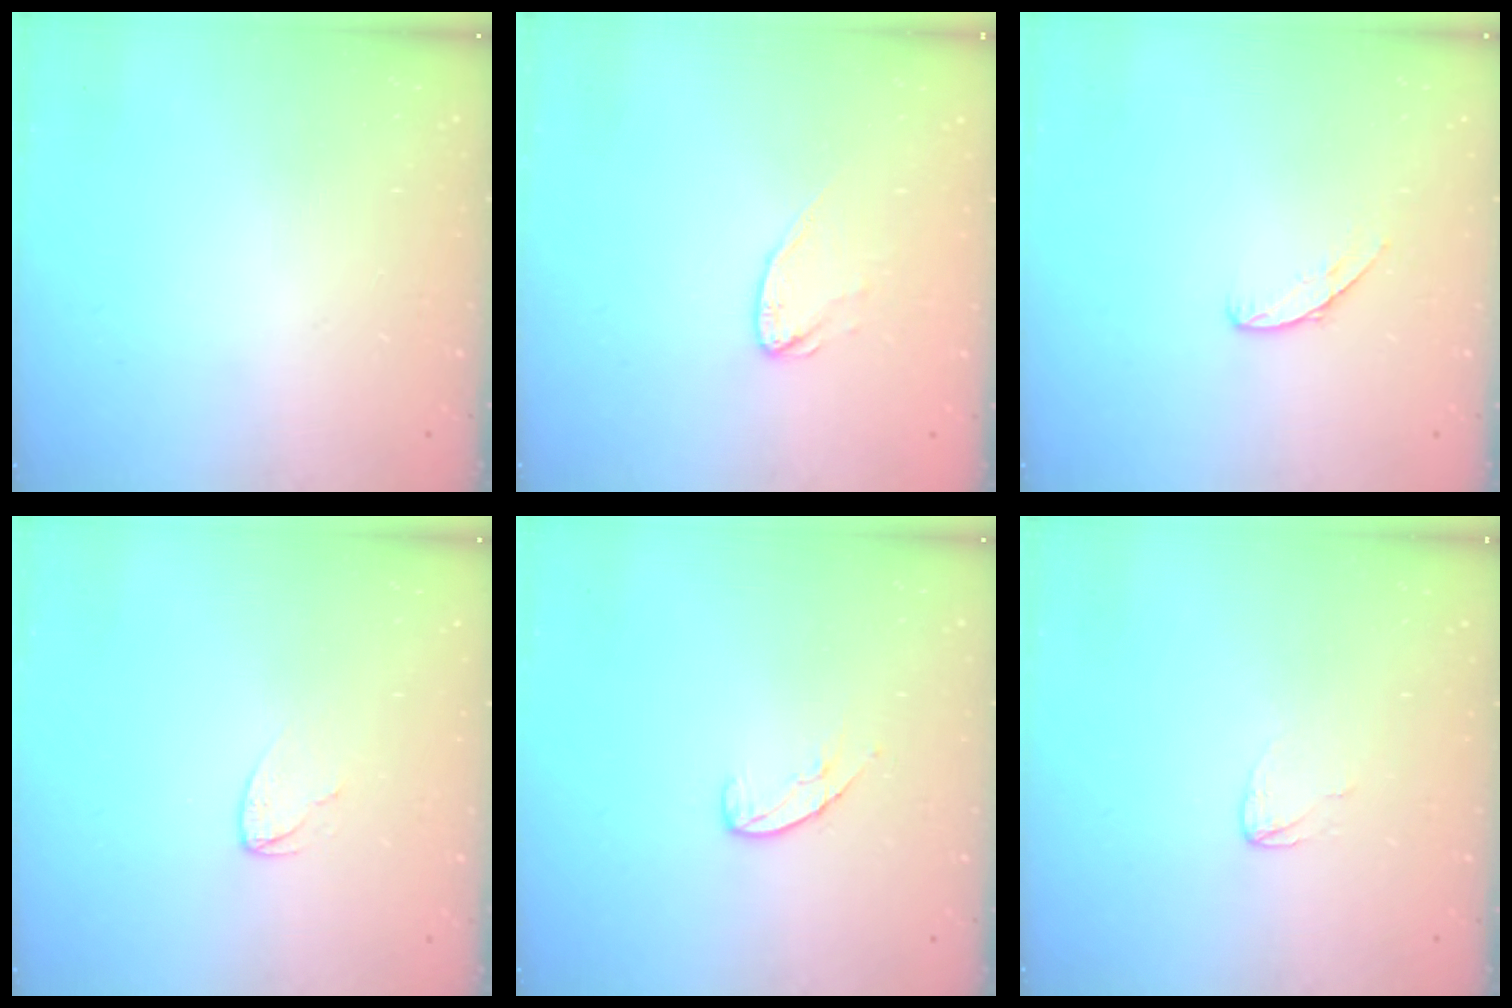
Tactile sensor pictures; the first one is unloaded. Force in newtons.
{"total": 6.1, "press": 6.1, "slide": 0.3}
{"total": 4.7, "press": 4.6, "slide": 0.4}
{"total": 3.0, "press": 3.0, "slide": 0.3}
{"total": 6.3, "press": 6.3, "slide": 0.6}
{"total": 2.6, "press": 2.6, "slide": 0.0}